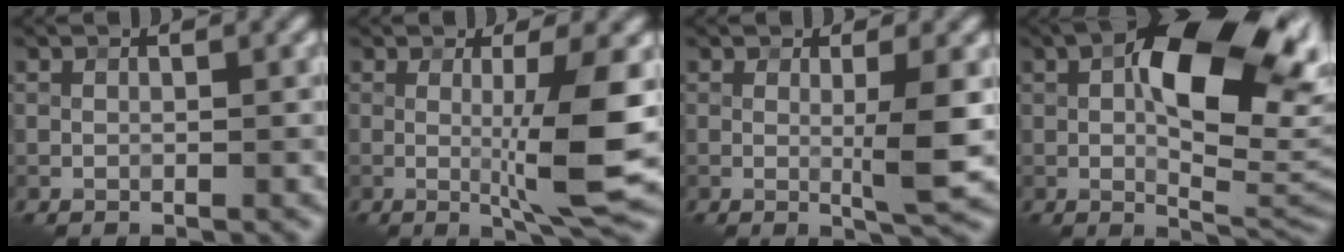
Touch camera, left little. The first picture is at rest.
{"total": 7.0, "force": [-0.3, 1.1, 6.9], "torque": [-0.105, -0.011, -0.003]}
{"total": 3.2, "force": [0.0, 0.4, 3.2], "torque": [-0.052, -0.007, -0.002]}
{"total": 11.8, "force": [1.7, 4.8, 10.6], "torque": [-0.162, 0.010, 0.025]}